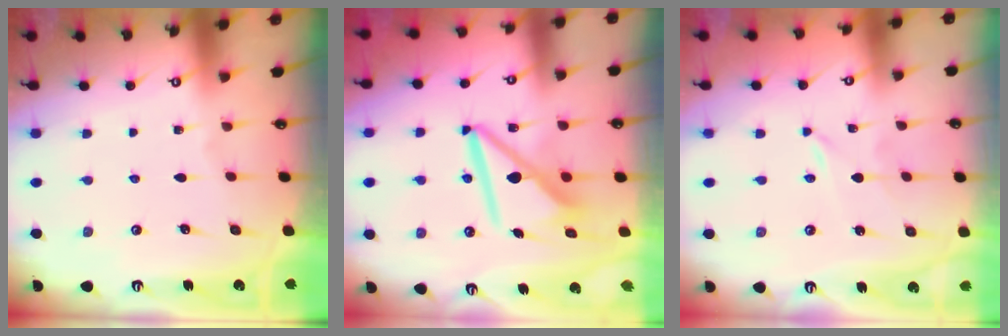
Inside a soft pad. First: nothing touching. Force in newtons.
{"total": 10.7, "press": 10.7, "slide": 1.2}
{"total": 0.0}